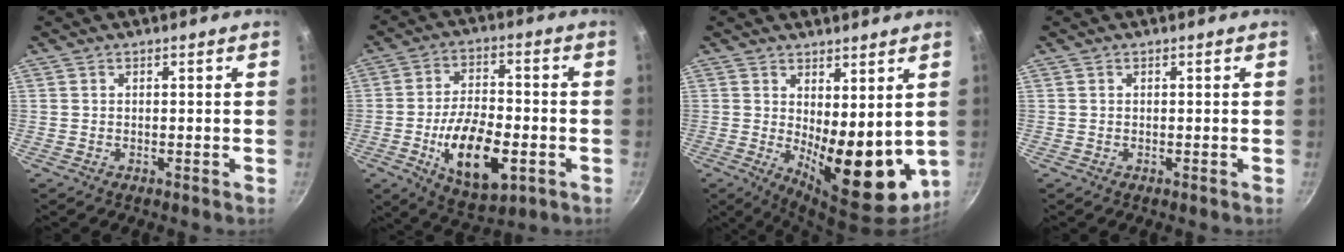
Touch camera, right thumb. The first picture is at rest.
{"total": 15.8, "force": [-4.4, 7.8, 13.0], "torque": [-0.205, 0.016, -0.067]}
{"total": 13.9, "force": [1.1, 6.1, 12.4], "torque": [-0.143, -0.035, 0.032]}
{"total": 0.0}